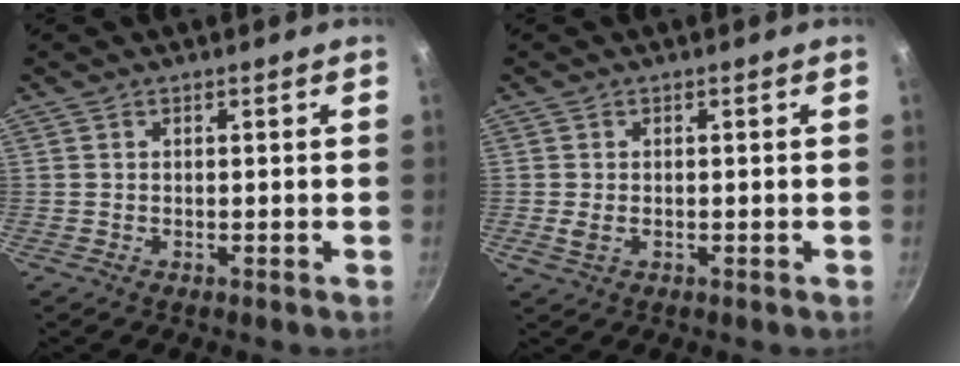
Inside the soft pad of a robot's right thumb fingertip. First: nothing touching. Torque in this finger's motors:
{"motor_torque": [0.93, 0.88, -0.04, -0.01, 0.09]}